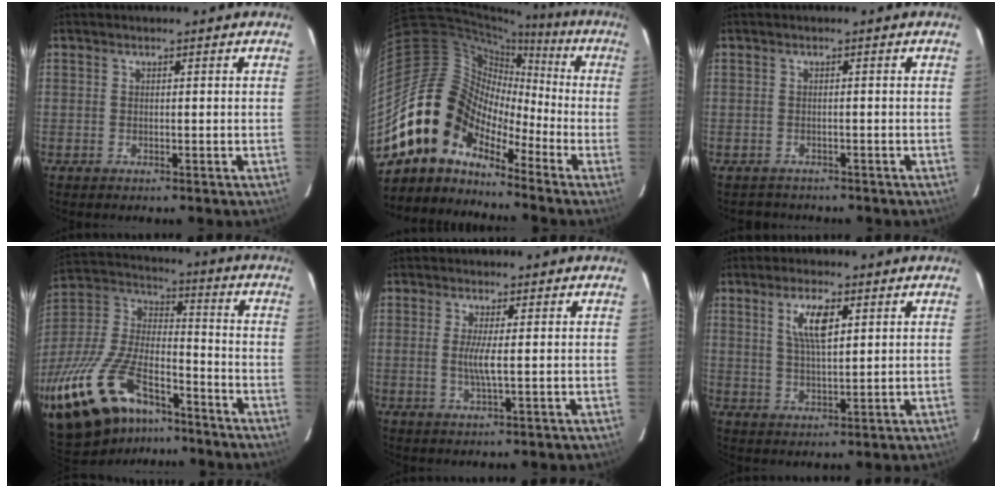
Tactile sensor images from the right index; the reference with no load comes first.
{"total": 13.3, "force": [-10.0, 7.6, 4.4], "torque": [-0.079, 0.026, -0.205]}
{"total": 2.5, "force": [-2.2, 1.3, 0.1], "torque": [-0.003, 0.001, -0.027]}
{"total": 33.1, "force": [-21.6, 14.9, 20.2], "torque": [-0.447, -0.032, -0.356]}
{"total": 3.3, "force": [0.1, -0.2, 3.3], "torque": [-0.064, -0.008, -0.001]}
{"total": 6.6, "force": [2.7, 2.2, 5.5], "torque": [-0.101, 0.003, 0.054]}